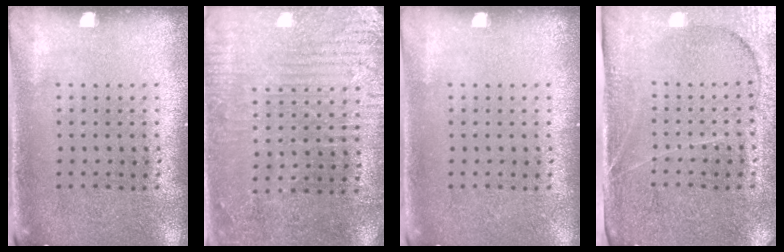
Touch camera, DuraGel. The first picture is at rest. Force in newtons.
{"total": 3.0, "press": 2.9, "slide": 0.7}
{"total": 0.0}
{"total": 4.0, "press": 3.5, "slide": 1.9}